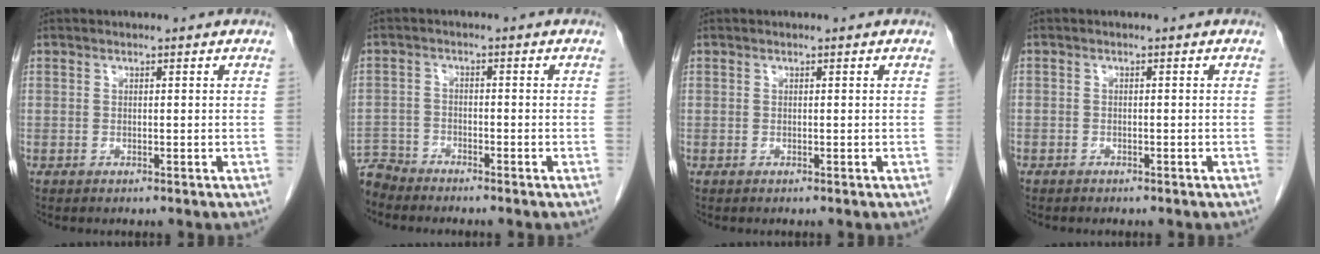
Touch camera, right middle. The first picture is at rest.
{"total": 4.3, "force": [-4.2, 0.7, -0.6], "torque": [0.017, -0.007, -0.082]}
{"total": 0.0}
{"total": 0.8, "force": [-0.6, 0.5, 0.1], "torque": [-0.001, 0.003, -0.010]}